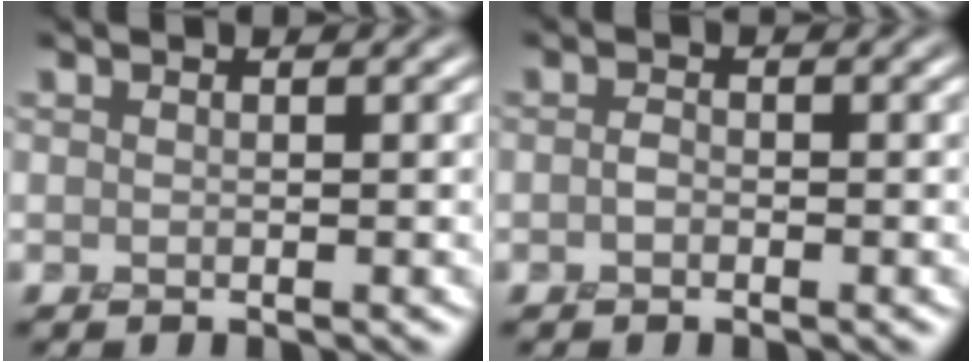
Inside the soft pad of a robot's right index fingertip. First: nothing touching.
{"total": 0.6, "force": [-0.4, 0.3, 0.2], "torque": [-0.006, -0.001, -0.009]}